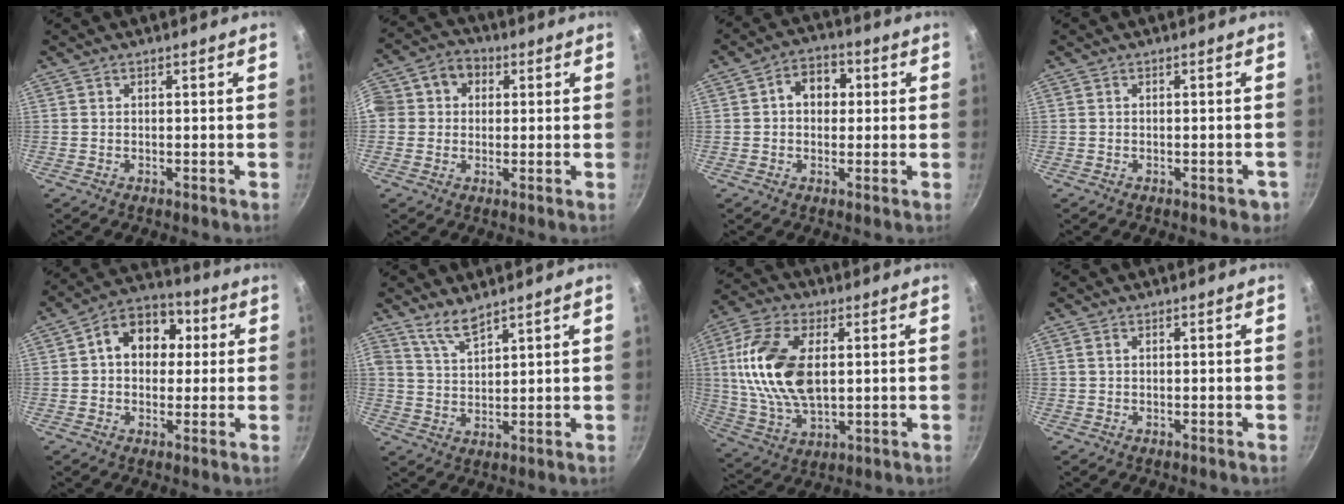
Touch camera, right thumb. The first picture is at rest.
{"total": 9.4, "force": [1.3, 8.3, 4.3], "torque": [-0.062, 0.022, 0.005]}
{"total": 6.9, "force": [1.0, 5.3, 4.2], "torque": [-0.025, 0.012, 0.006]}
{"total": 2.0, "force": [-1.0, 1.2, 1.3], "torque": [-0.004, 0.014, -0.003]}
{"total": 11.9, "force": [2.1, 9.1, 7.3], "torque": [-0.067, 0.022, 0.014]}
{"total": 4.8, "force": [4.0, 1.1, 2.4], "torque": [-0.047, -0.035, 0.083]}
{"total": 17.8, "force": [2.7, 9.9, 14.5], "torque": [-0.275, -0.001, 0.051]}
{"total": 0.8, "force": [0.3, 0.5, 0.6], "torque": [-0.011, 0.002, 0.005]}